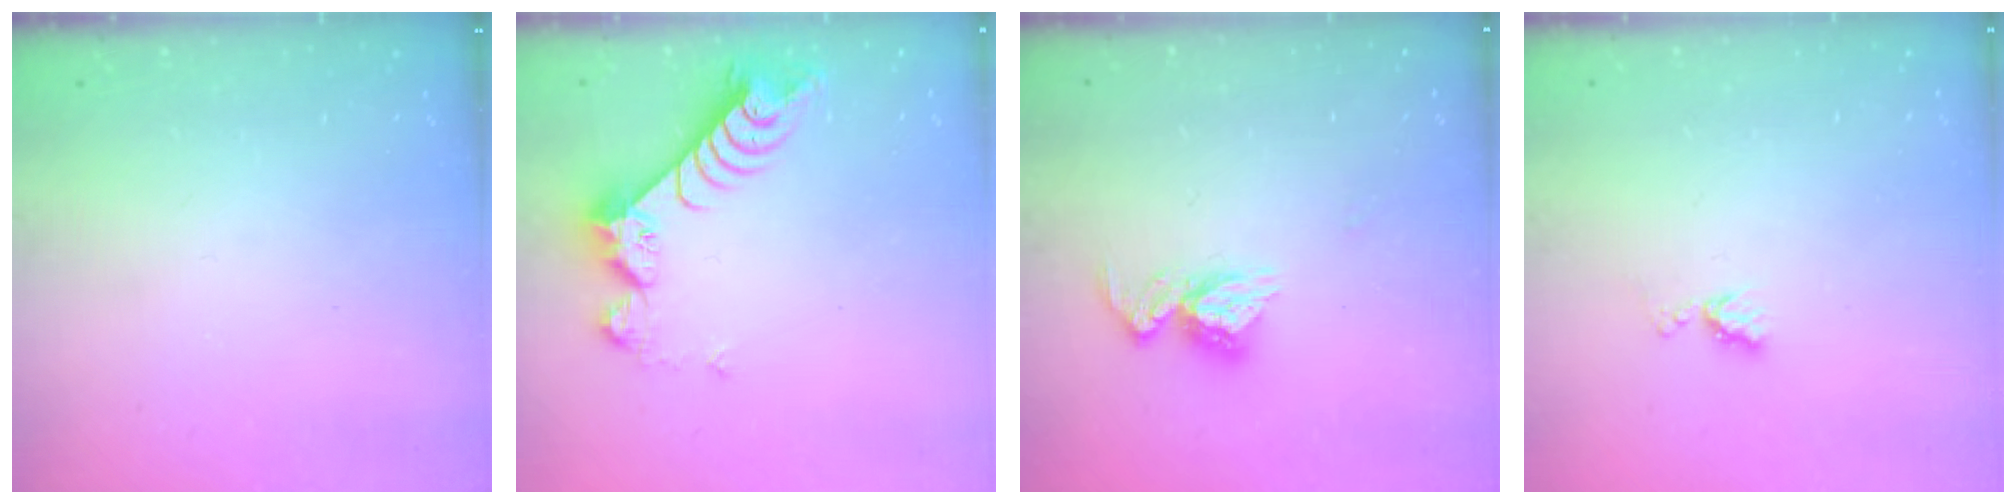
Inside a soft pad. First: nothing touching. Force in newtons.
{"total": 8.6, "press": 8.5, "slide": 0.7}
{"total": 10.0, "press": 10.0, "slide": 0.8}
{"total": 5.1, "press": 5.1, "slide": 0.5}